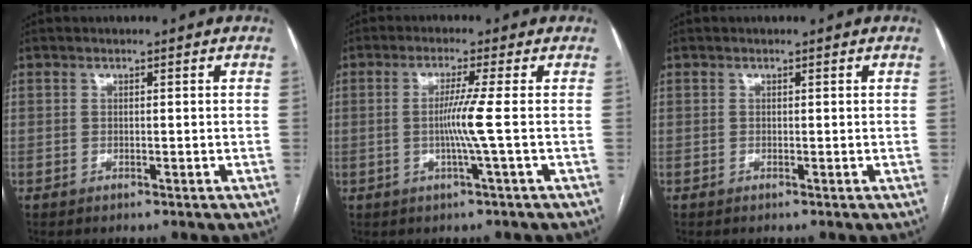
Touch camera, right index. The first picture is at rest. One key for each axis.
{"total": 4.7, "fx": -0.5, "fy": -1.8, "fz": 4.3, "tx": -0.083, "ty": -0.007, "tz": -0.011}
{"total": 0.0}